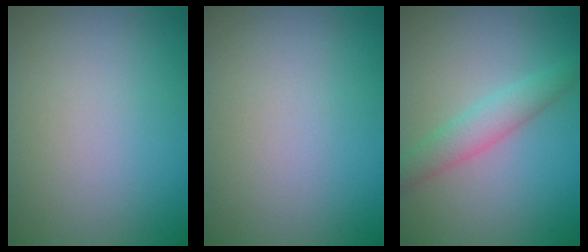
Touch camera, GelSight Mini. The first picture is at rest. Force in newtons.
{"total": 0.0}
{"total": 2.9, "press": 2.9, "slide": 0.1}